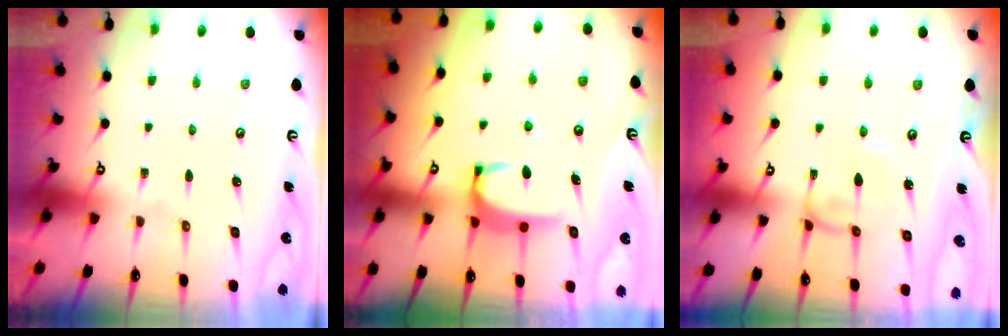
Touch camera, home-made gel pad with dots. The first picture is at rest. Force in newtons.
{"total": 3.2, "press": 3.2, "slide": 0.6}
{"total": 1.8, "press": 1.8, "slide": 0.2}